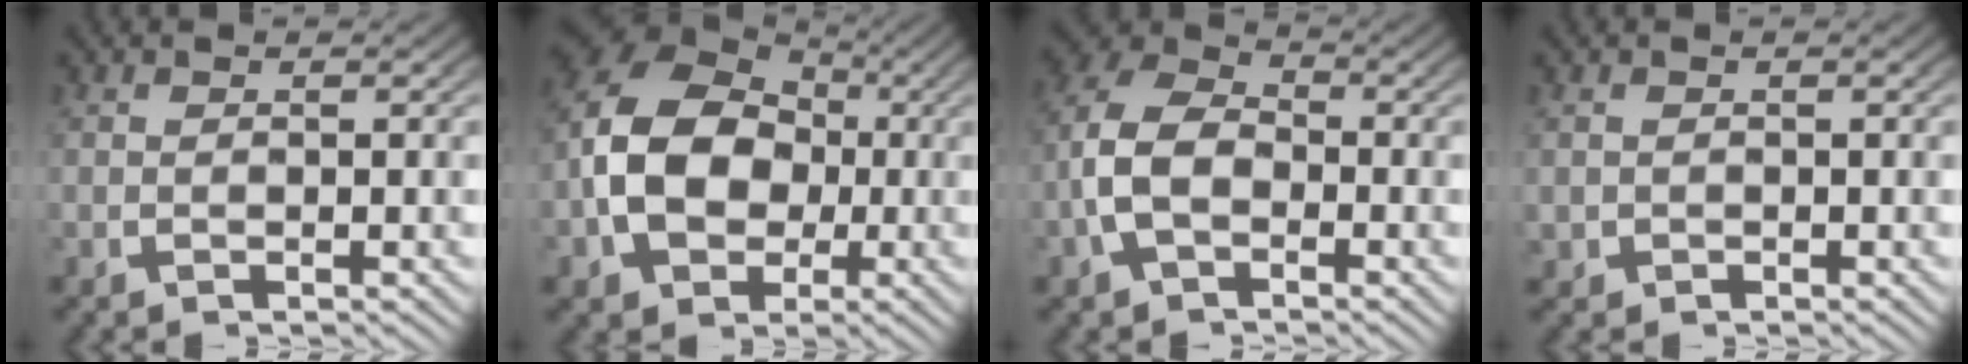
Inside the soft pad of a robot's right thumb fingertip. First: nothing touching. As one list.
[{"total": 11.5, "force": [0.3, 8.8, 7.4], "torque": [-0.176, -0.031, 0.020]}, {"total": 7.5, "force": [-0.9, 5.4, 5.1], "torque": [-0.109, -0.020, -0.013]}, {"total": 1.3, "force": [0.0, 1.2, 0.3], "torque": [-0.008, -0.010, 0.006]}]